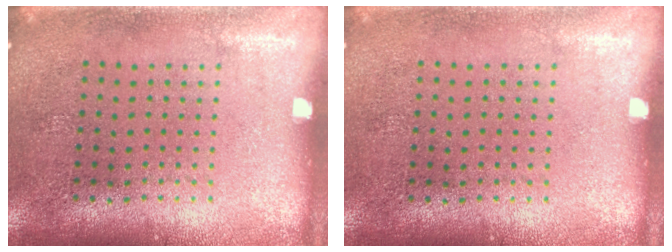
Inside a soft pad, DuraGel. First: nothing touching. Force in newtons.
{"total": 0.0}